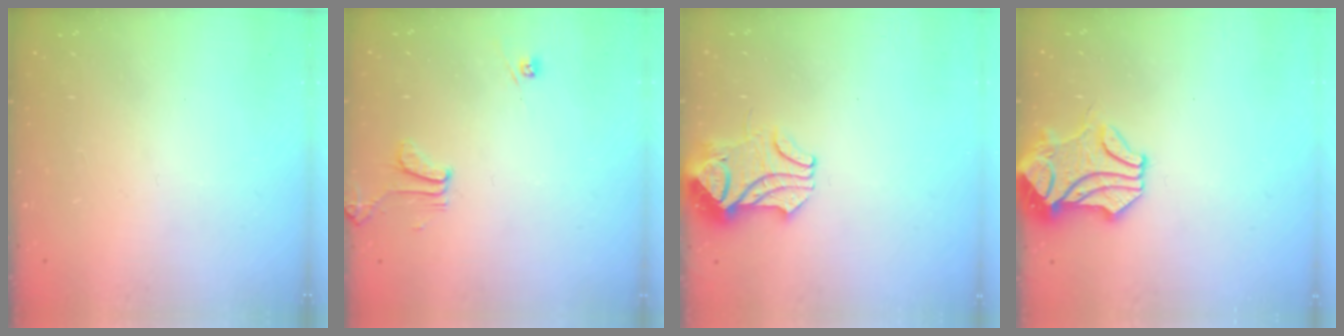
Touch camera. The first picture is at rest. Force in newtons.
{"total": 0.6, "press": 0.5, "slide": 0.4}
{"total": 2.4, "press": 2.2, "slide": 1.0}
{"total": 1.5, "press": 1.5, "slide": 0.2}